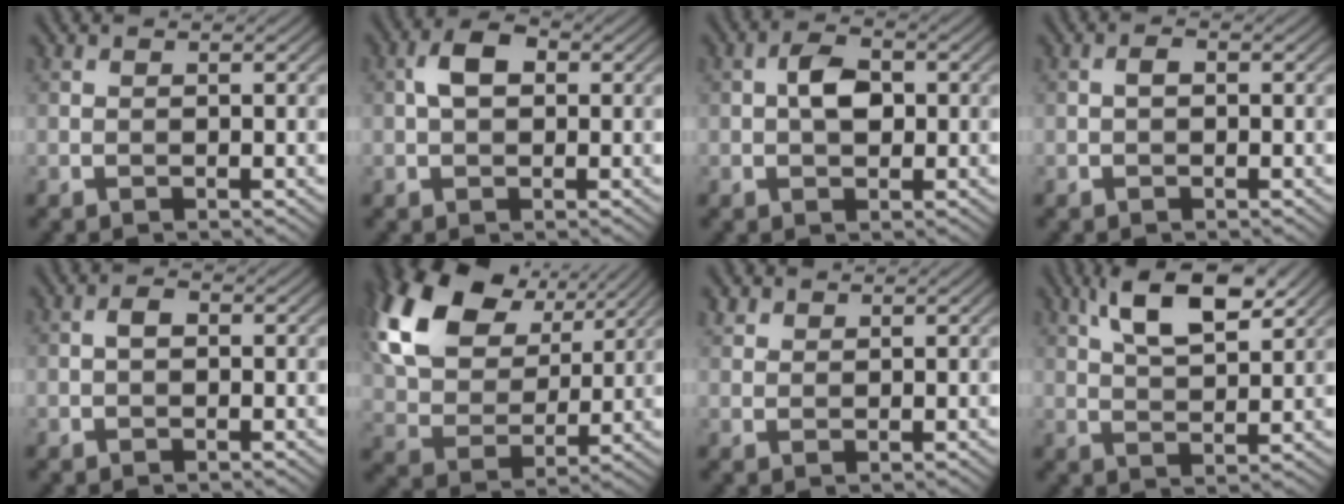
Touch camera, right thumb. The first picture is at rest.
{"total": 3.9, "force": [0.5, 2.5, 2.9], "torque": [-0.060, 0.011, 0.003]}
{"total": 3.8, "force": [0.1, 2.3, 3.0], "torque": [-0.061, 0.008, -0.002]}
{"total": 1.0, "force": [-0.2, 0.5, 0.8], "torque": [-0.015, 0.006, -0.005]}
{"total": 1.3, "force": [-0.2, 0.8, 1.0], "torque": [-0.018, 0.007, -0.006]}
{"total": 18.4, "force": [8.9, 11.9, 10.7], "torque": [-0.281, 0.052, 0.166]}
{"total": 1.5, "force": [1.2, 0.9, 0.4], "torque": [-0.013, 0.006, 0.027]}
{"total": 8.5, "force": [4.5, 3.2, 6.5], "torque": [-0.126, 0.013, 0.086]}